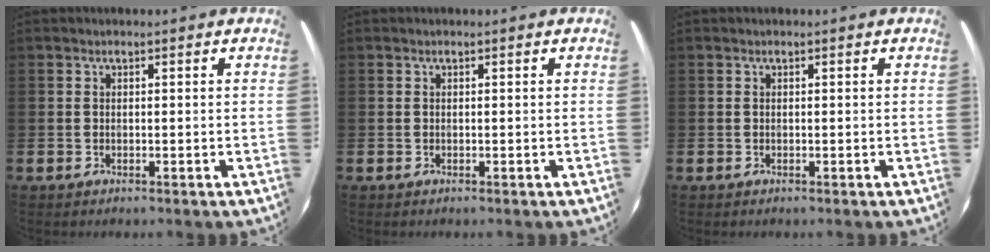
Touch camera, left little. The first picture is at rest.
{"total": 0.0}
{"total": 0.0}